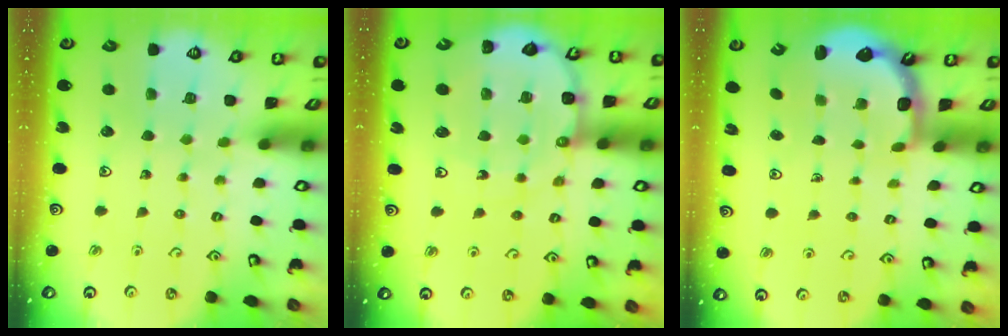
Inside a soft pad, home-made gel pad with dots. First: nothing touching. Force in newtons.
{"total": 9.7, "press": 9.5, "slide": 1.7}
{"total": 2.7, "press": 2.0, "slide": 1.9}